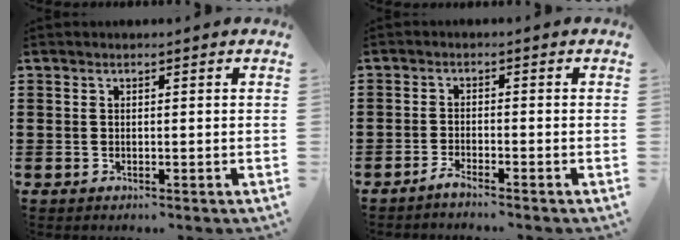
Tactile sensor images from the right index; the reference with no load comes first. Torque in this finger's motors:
{"motor_torque": [-1.05, 1.09, -0.06, -0.01]}